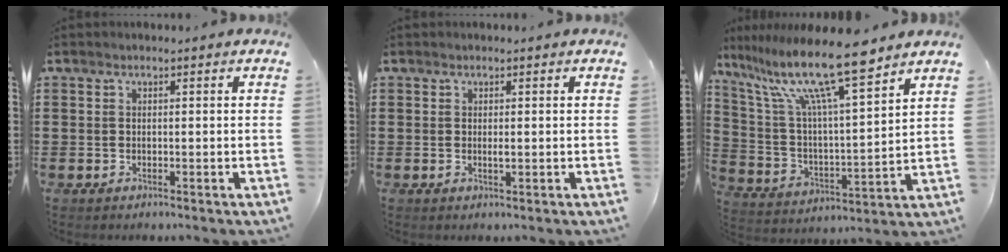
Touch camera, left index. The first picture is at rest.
{"total": 0.9, "force": [0.0, 0.2, 0.8], "torque": [-0.017, -0.003, -0.001]}
{"total": 13.9, "force": [11.0, 1.2, 8.4], "torque": [-0.194, -0.059, 0.185]}